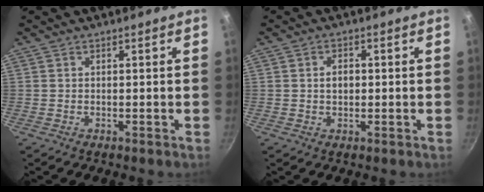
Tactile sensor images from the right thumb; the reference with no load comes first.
{"total": 2.8, "force": [0.2, 2.0, 2.0], "torque": [-0.023, 0.007, 0.002]}